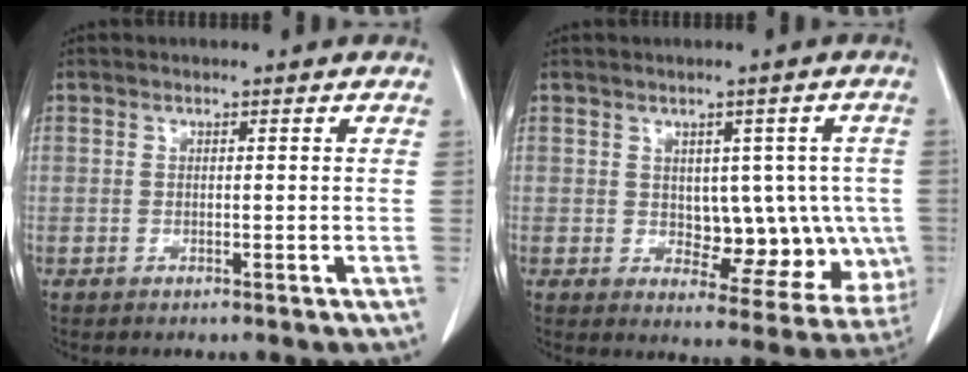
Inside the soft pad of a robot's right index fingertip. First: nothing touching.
{"total": 10.1, "force": [-0.1, 6.1, 8.1], "torque": [-0.078, 0.016, 0.018]}